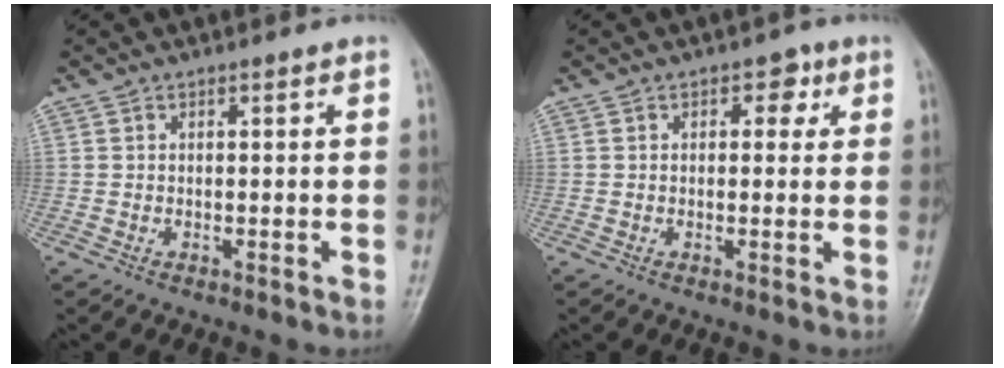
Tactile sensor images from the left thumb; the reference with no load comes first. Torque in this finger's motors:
{"motor_torque": [-0.06, 0.06, -0.03, -0.09, -0.05]}